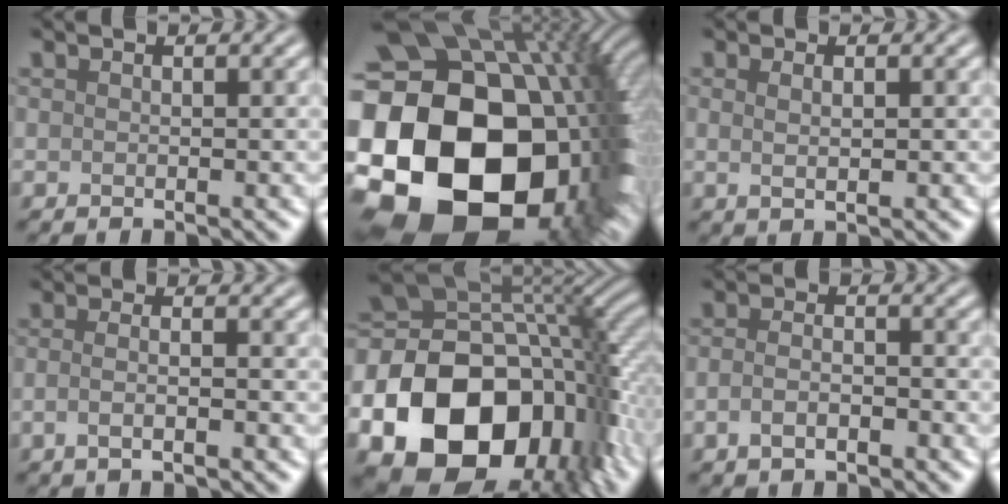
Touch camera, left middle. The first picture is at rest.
{"total": 24.0, "force": [-3.2, 18.4, 15.2], "torque": [-0.313, -0.071, -0.043]}
{"total": 1.2, "force": [0.3, 0.4, 1.1], "torque": [-0.022, -0.001, 0.007]}
{"total": 2.7, "force": [-0.6, 1.2, 2.4], "torque": [-0.025, -0.002, -0.021]}
{"total": 20.1, "force": [-7.0, 13.4, 13.2], "torque": [-0.279, -0.045, -0.095]}
{"total": 2.5, "force": [-1.1, 1.2, 1.8], "torque": [-0.038, -0.001, -0.025]}